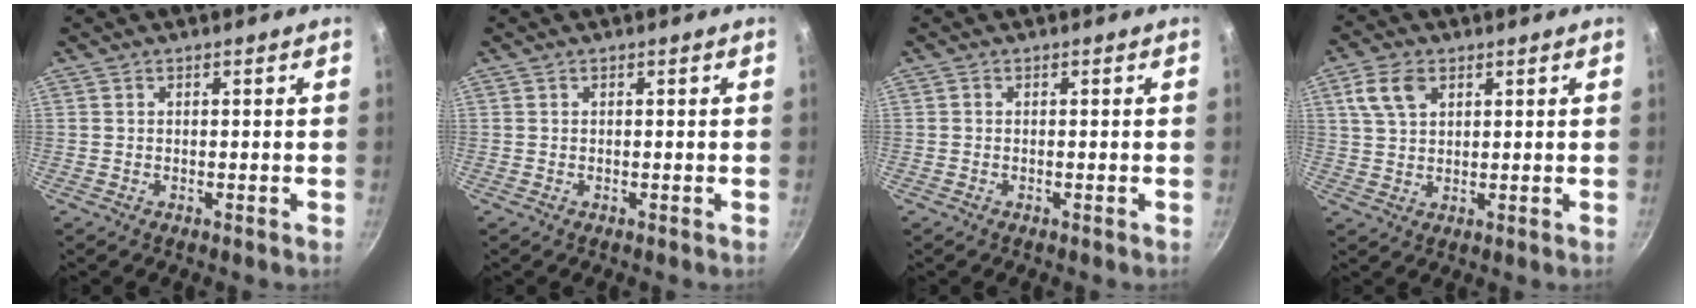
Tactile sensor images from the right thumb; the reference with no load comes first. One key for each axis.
{"total": 0.0}
{"total": 0.0}
{"total": 6.4, "fx": 2.8, "fy": 4.1, "fz": 4.1, "tx": -0.069, "ty": 0.001, "tz": 0.053}